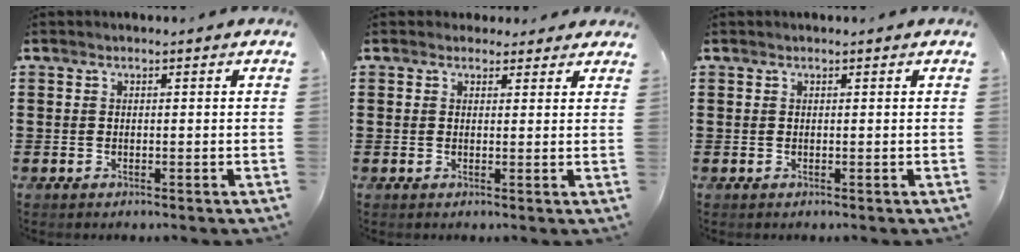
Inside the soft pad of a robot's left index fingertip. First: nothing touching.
{"total": 2.1, "force": [1.7, 1.1, 0.3], "torque": [-0.004, 0.003, 0.031]}
{"total": 0.0}